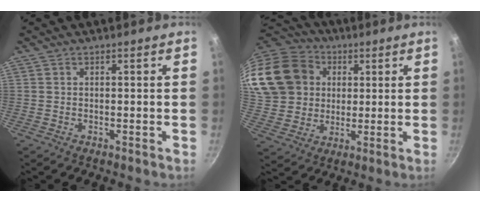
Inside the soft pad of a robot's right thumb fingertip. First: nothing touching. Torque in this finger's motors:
{"motor_torque": [0.99, 3.86, 1.28, 0.31, 0.40]}